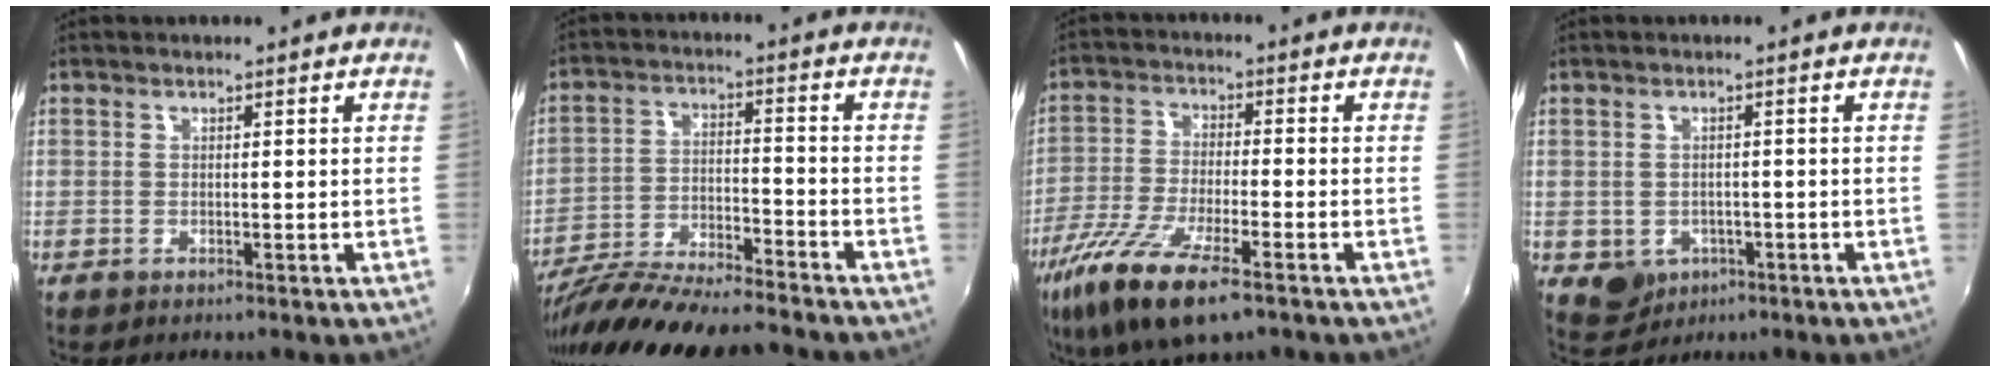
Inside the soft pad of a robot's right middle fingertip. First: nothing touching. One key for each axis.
{"total": 18.8, "fx": -16.5, "fy": 2.2, "fz": 8.9, "tx": -0.173, "ty": -0.038, "tz": -0.272}
{"total": 13.9, "fx": -8.6, "fy": 3.7, "fz": 10.3, "tx": -0.222, "ty": -0.041, "tz": -0.167}
{"total": 4.9, "fx": -1.7, "fy": 4.2, "fz": 1.8, "tx": -0.044, "ty": -0.004, "tz": -0.013}